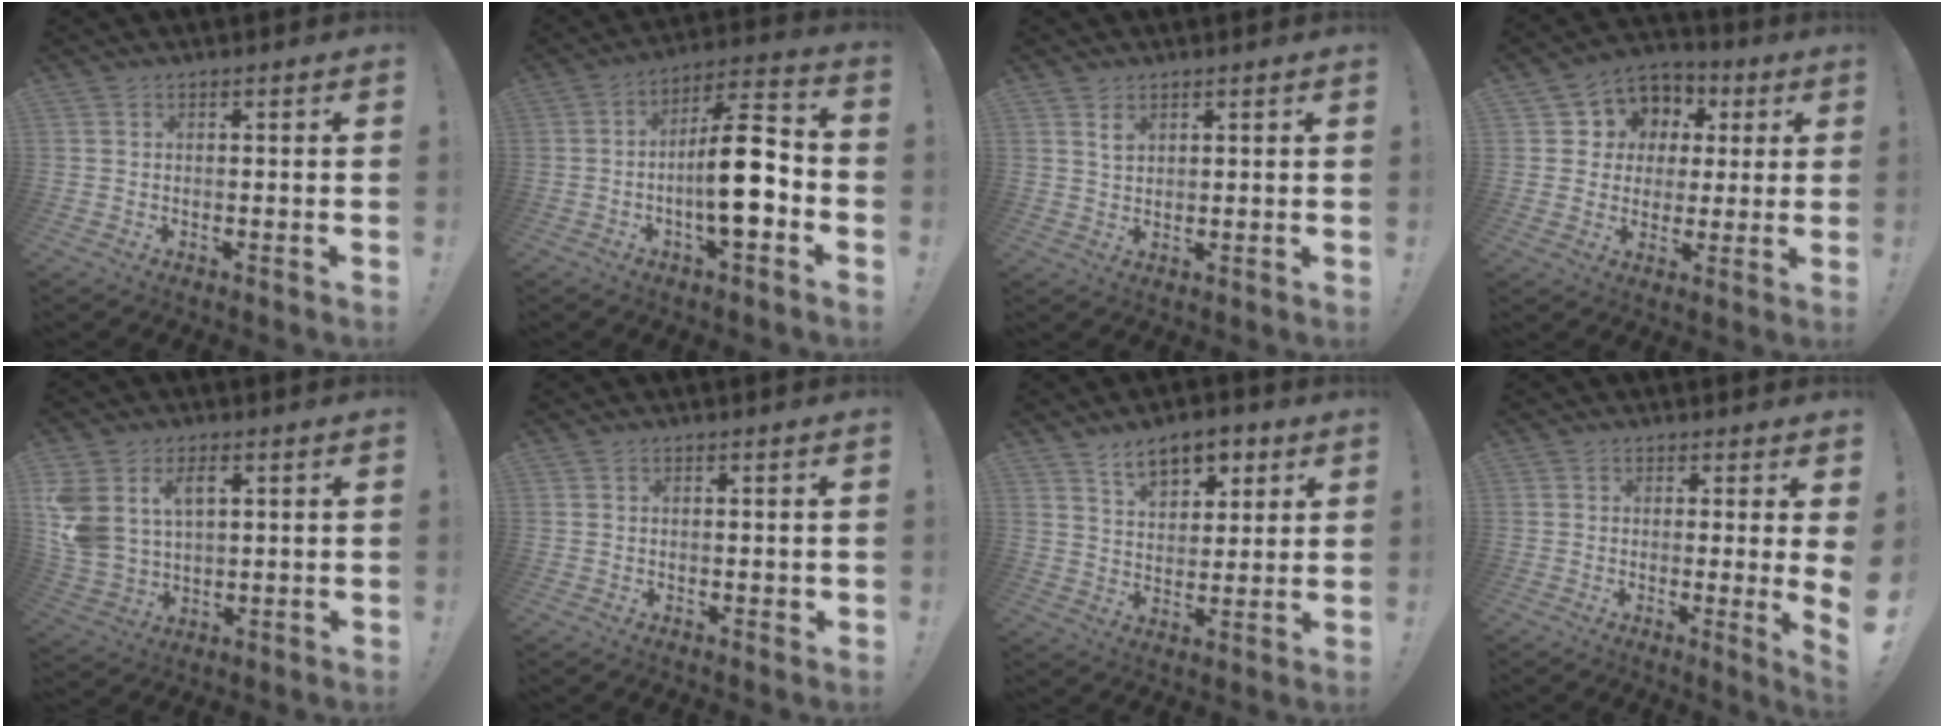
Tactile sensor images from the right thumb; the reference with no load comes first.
{"total": 16.5, "force": [-3.6, 5.0, 15.4], "torque": [-0.241, 0.016, -0.058]}
{"total": 2.8, "force": [1.8, 1.5, 1.5], "torque": [-0.010, -0.013, 0.028]}
{"total": 8.4, "force": [1.3, 8.2, 1.8], "torque": [-0.024, -0.009, 0.031]}
{"total": 10.4, "force": [4.3, 7.3, 6.0], "torque": [-0.118, -0.015, 0.085]}
{"total": 1.3, "force": [0.1, 1.0, 0.8], "torque": [-0.005, 0.000, 0.000]}
{"total": 10.4, "force": [6.3, 6.0, 5.6], "torque": [-0.074, -0.029, 0.117]}
{"total": 3.5, "force": [0.7, -0.3, 3.4], "torque": [-0.038, -0.020, 0.010]}